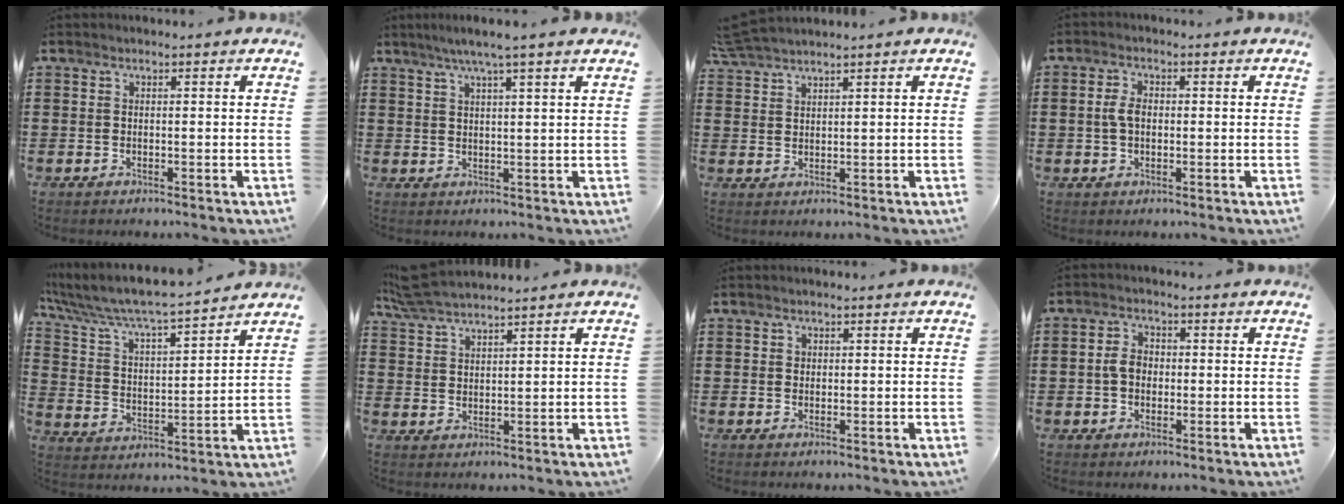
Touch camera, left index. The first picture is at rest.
{"total": 4.1, "force": [3.1, -0.7, 2.6], "torque": [-0.058, -0.006, 0.053]}
{"total": 3.6, "force": [3.4, -0.1, 1.0], "torque": [-0.030, -0.003, 0.067]}
{"total": 3.2, "force": [0.2, 1.9, 2.6], "torque": [-0.061, 0.003, 0.001]}
{"total": 6.6, "force": [6.2, 0.3, 2.2], "torque": [-0.073, -0.045, 0.101]}
{"total": 4.7, "force": [4.4, 0.4, 1.7], "torque": [-0.048, -0.010, 0.081]}
{"total": 0.8, "force": [0.4, 0.6, 0.2], "torque": [-0.006, 0.001, 0.010]}
{"total": 3.5, "force": [-0.1, 2.7, 2.3], "torque": [-0.060, 0.006, -0.007]}